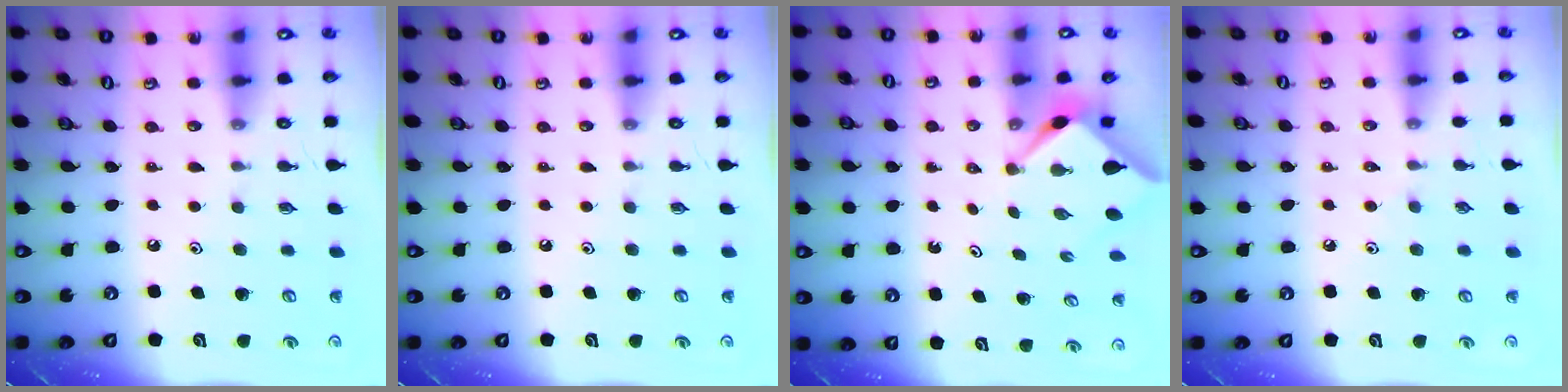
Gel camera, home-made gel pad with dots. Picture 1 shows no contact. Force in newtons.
{"total": 0.0}
{"total": 2.7, "press": 2.7, "slide": 0.2}
{"total": 2.1, "press": 2.1, "slide": 0.4}